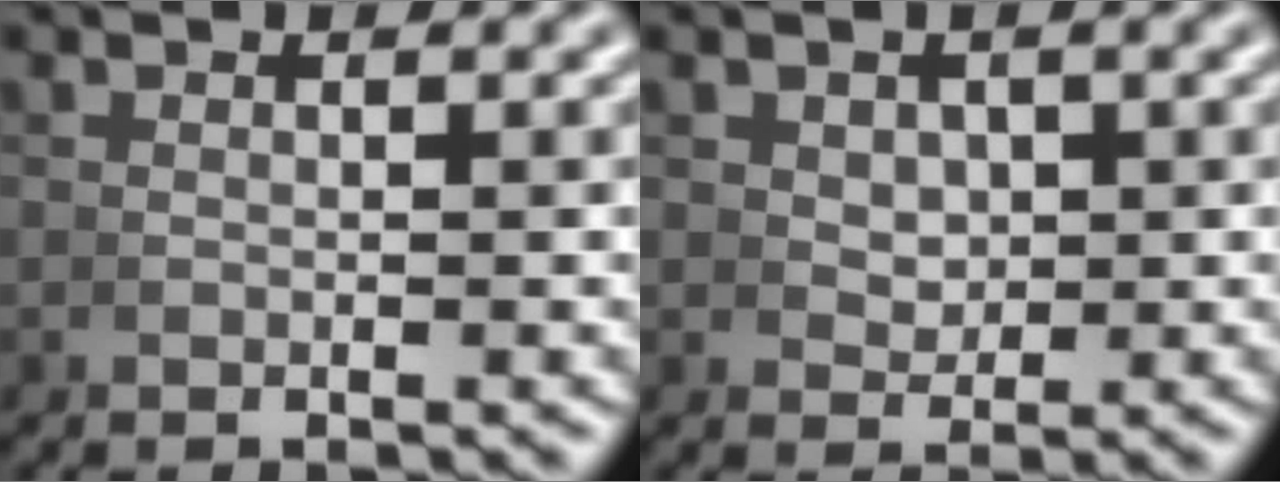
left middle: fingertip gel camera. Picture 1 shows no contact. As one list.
[{"total": 1.8, "force": [0.9, 1.3, 1.0], "torque": [-0.015, -0.009, 0.027]}]